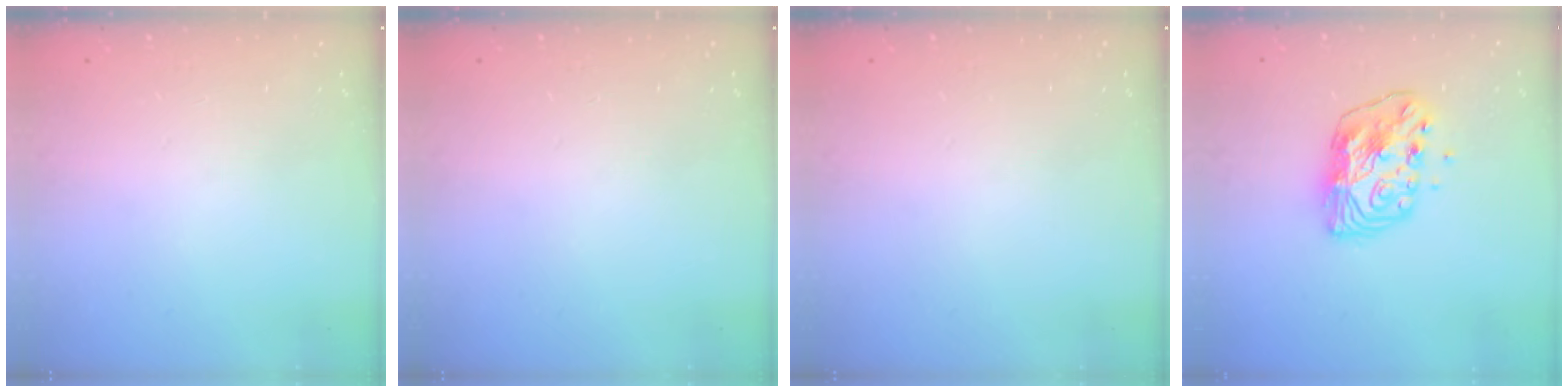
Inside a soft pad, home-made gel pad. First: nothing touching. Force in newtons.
{"total": 0.0}
{"total": 0.0}
{"total": 11.4, "press": 11.4, "slide": 0.8}